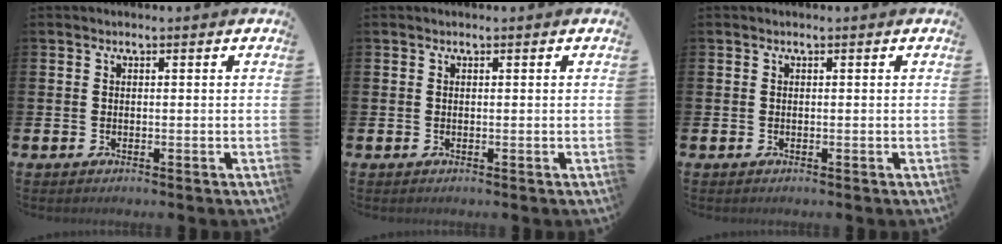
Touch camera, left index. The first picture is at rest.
{"total": 0.0}
{"total": 0.0}